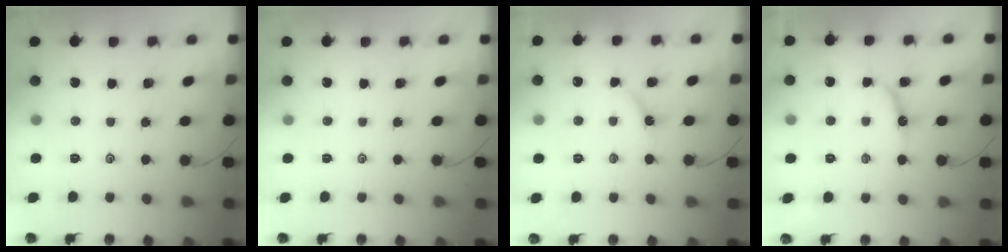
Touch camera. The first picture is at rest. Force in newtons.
{"total": 0.0}
{"total": 3.3, "press": 3.3, "slide": 0.5}
{"total": 8.1, "press": 8.1, "slide": 0.6}